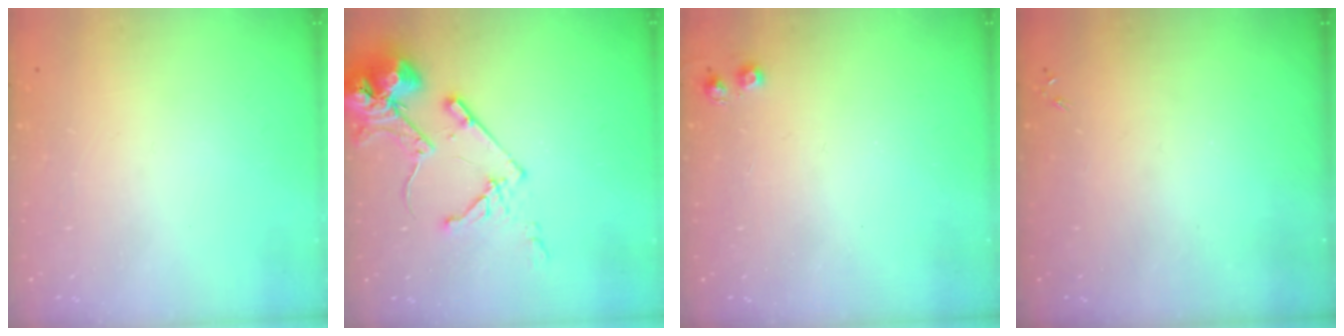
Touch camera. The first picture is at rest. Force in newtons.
{"total": 15.4, "press": 15.3, "slide": 1.9}
{"total": 5.3, "press": 5.2, "slide": 0.7}
{"total": 0.0}